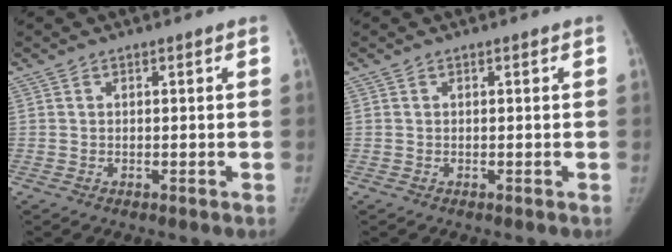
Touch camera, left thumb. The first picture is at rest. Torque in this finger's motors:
{"motor_torque": [-0.14, 0.02, 0.21, -0.04, -0.04]}